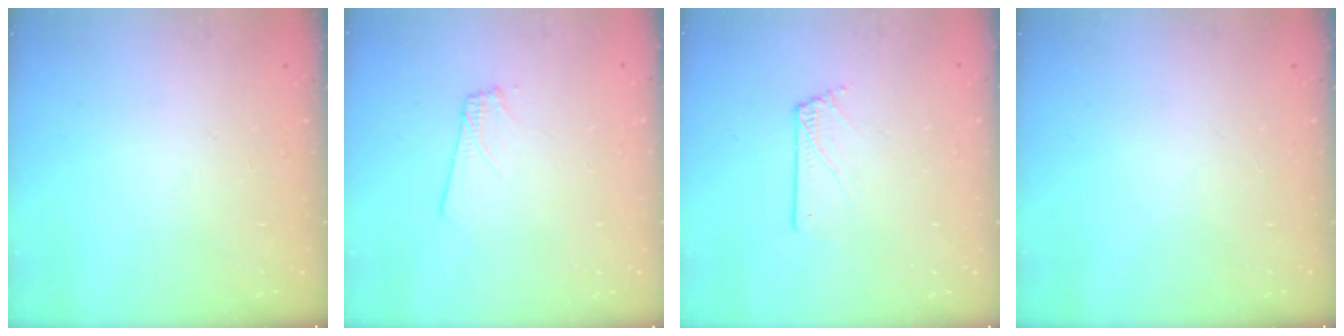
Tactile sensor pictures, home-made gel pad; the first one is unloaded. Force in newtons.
{"total": 1.8, "press": 1.8, "slide": 0.1}
{"total": 1.3, "press": 1.3, "slide": 0.1}
{"total": 0.0}